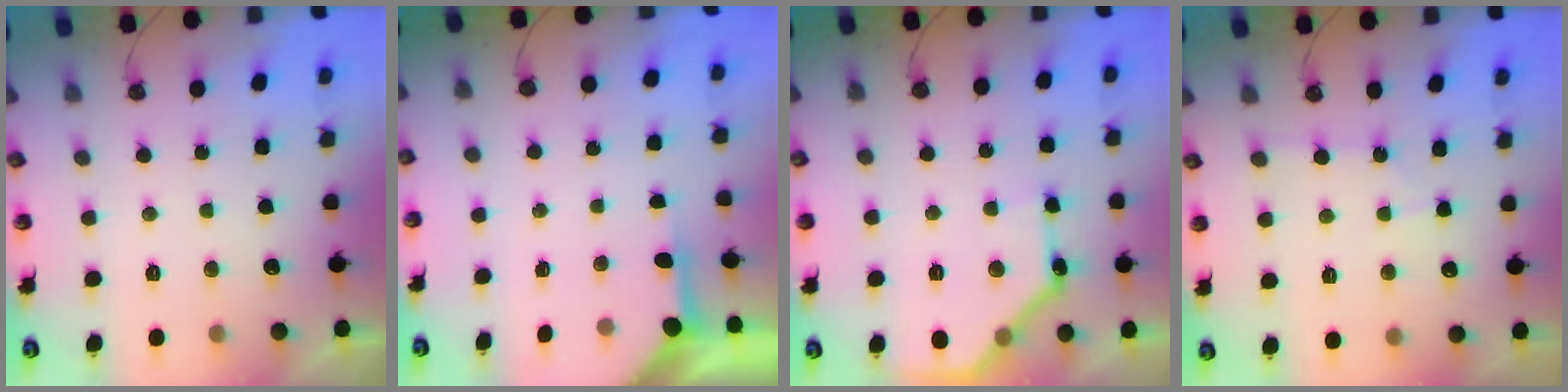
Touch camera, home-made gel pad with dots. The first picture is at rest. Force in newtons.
{"total": 3.9, "press": 3.8, "slide": 0.4}
{"total": 15.3, "press": 15.3, "slide": 0.3}
{"total": 2.8, "press": 2.7, "slide": 0.4}